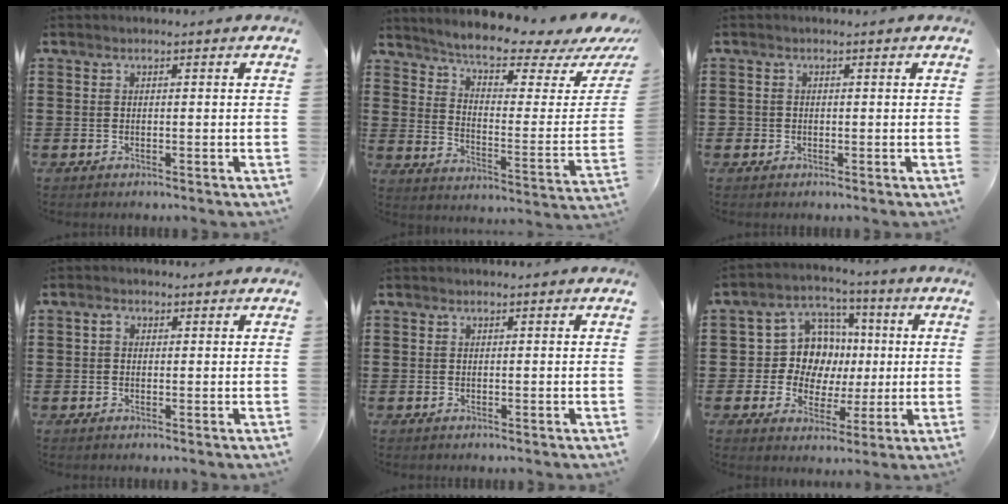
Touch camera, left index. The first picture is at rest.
{"total": 6.9, "force": [5.9, 0.2, 3.4], "torque": [-0.078, -0.051, 0.095]}
{"total": 1.0, "force": [-0.3, 1.0, 0.0], "torque": [-0.004, 0.003, -0.008]}
{"total": 1.3, "force": [0.2, 1.0, 0.8], "torque": [-0.019, 0.009, 0.002]}
{"total": 0.0}
{"total": 10.2, "force": [1.0, 9.4, 3.9], "torque": [-0.110, 0.004, 0.026]}